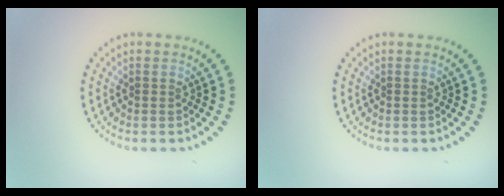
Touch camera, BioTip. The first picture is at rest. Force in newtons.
{"total": 0.0}